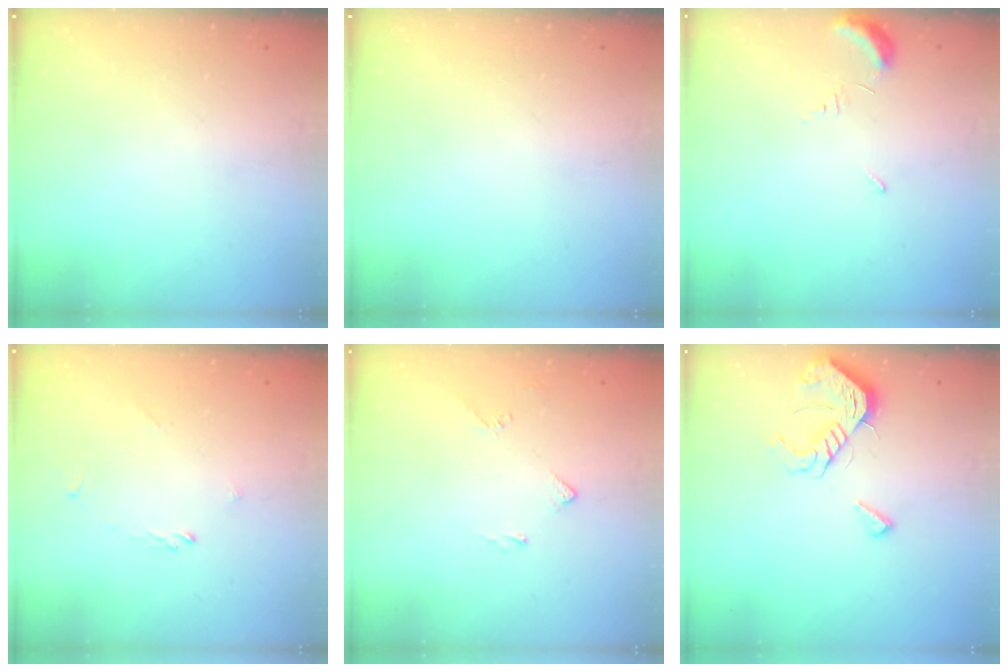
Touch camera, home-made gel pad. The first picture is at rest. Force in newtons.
{"total": 0.0}
{"total": 5.2, "press": 5.2, "slide": 0.6}
{"total": 1.4, "press": 1.3, "slide": 0.4}
{"total": 3.6, "press": 3.6, "slide": 0.5}
{"total": 11.8, "press": 11.8, "slide": 0.8}